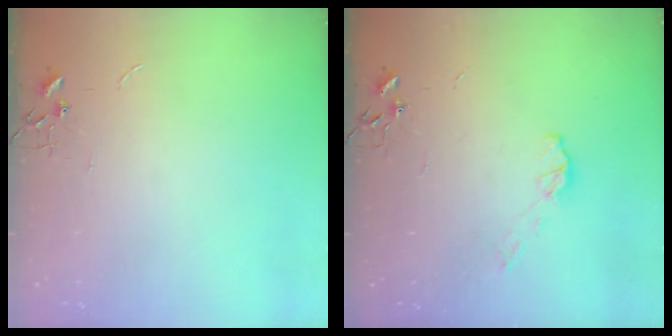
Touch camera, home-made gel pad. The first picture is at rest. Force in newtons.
{"total": 5.8, "press": 5.7, "slide": 0.4}